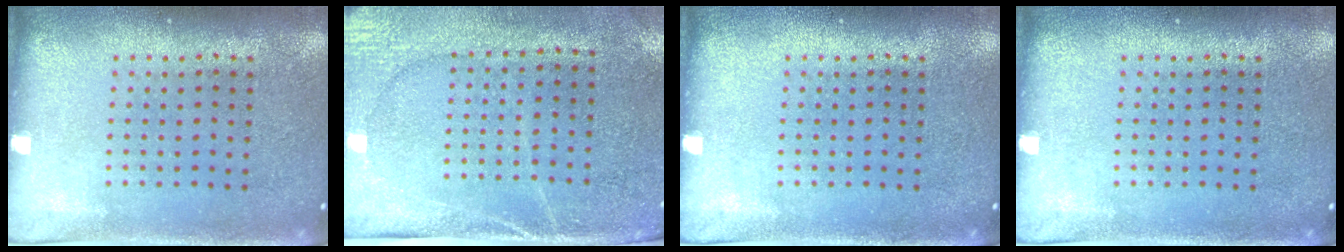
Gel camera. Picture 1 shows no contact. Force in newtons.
{"total": 2.9, "press": 2.5, "slide": 1.4}
{"total": 0.0}
{"total": 0.0}